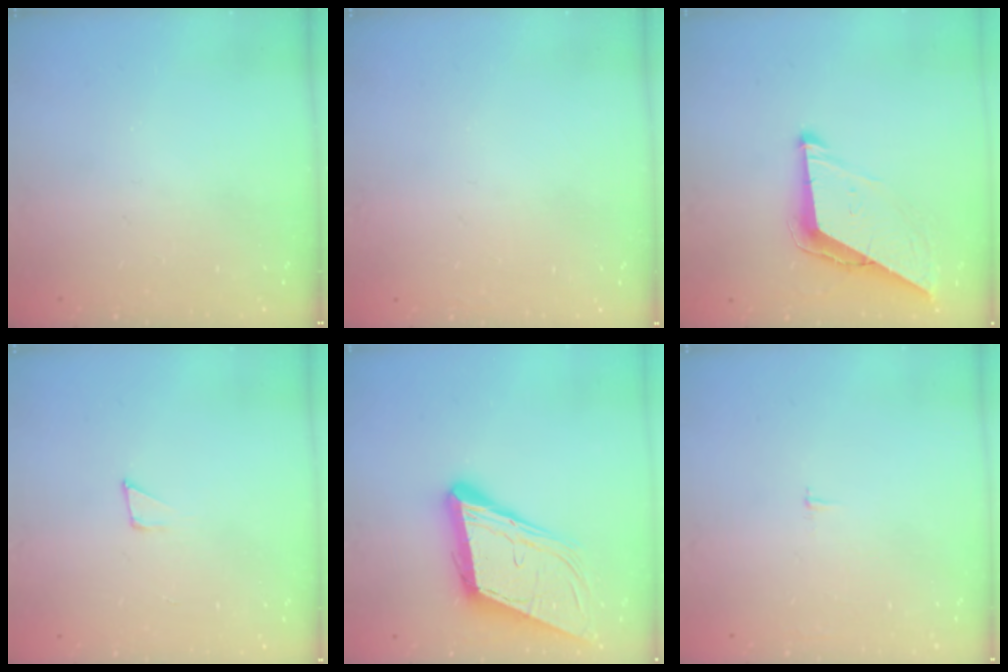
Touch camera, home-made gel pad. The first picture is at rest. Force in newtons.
{"total": 1.6, "press": 1.6, "slide": 0.1}
{"total": 8.8, "press": 8.7, "slide": 0.4}
{"total": 4.3, "press": 4.2, "slide": 0.3}
{"total": 15.9, "press": 15.4, "slide": 4.0}
{"total": 2.1, "press": 2.1, "slide": 0.2}